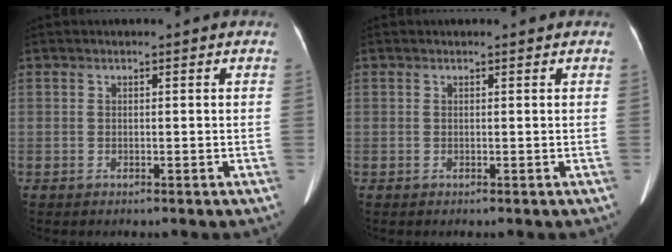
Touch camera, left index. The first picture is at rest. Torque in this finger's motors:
{"motor_torque": [-0.30, -0.06, 0.00, 0.02]}